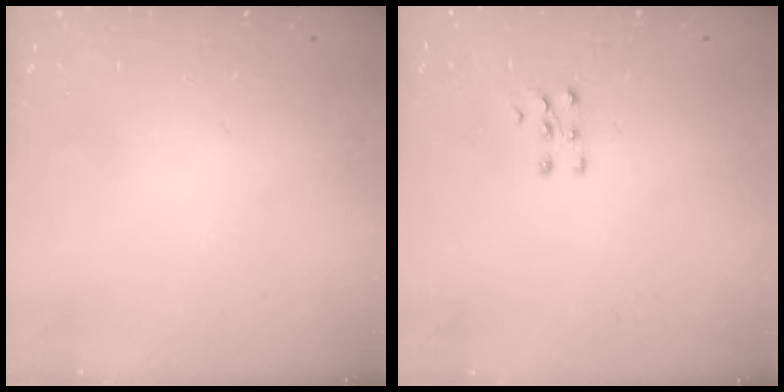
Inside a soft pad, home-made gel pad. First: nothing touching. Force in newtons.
{"total": 5.0, "press": 5.0, "slide": 0.6}